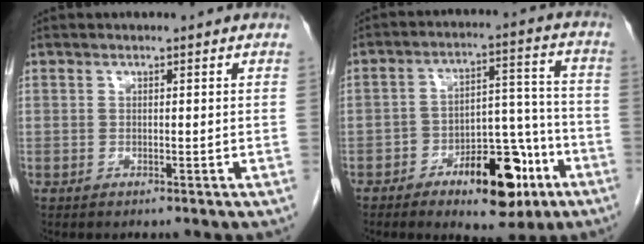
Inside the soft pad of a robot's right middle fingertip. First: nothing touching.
{"total": 11.3, "force": [-6.4, 3.9, 8.4], "torque": [-0.127, 0.017, -0.094]}